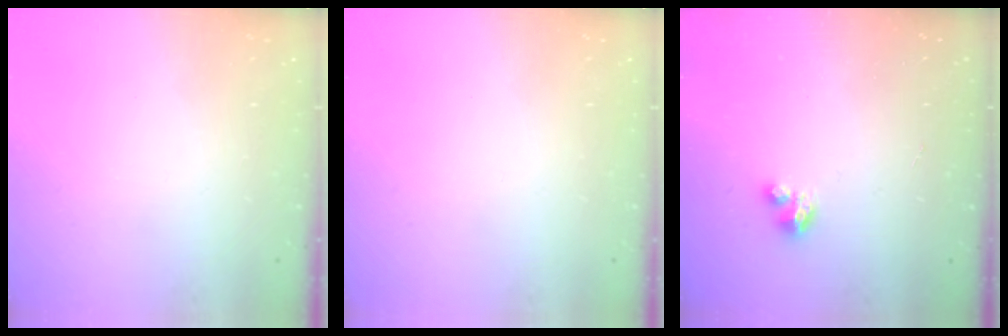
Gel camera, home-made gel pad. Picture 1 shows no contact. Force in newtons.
{"total": 0.0}
{"total": 2.9, "press": 2.9, "slide": 0.2}